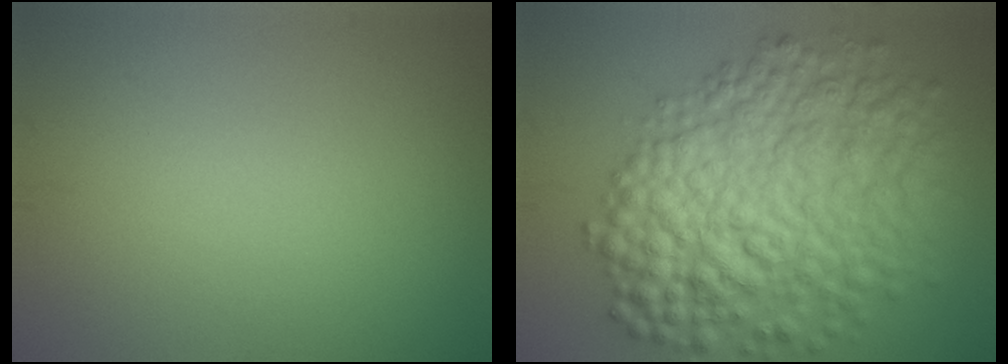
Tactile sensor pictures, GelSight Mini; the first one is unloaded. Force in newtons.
{"total": 10.5, "press": 10.5, "slide": 0.1}